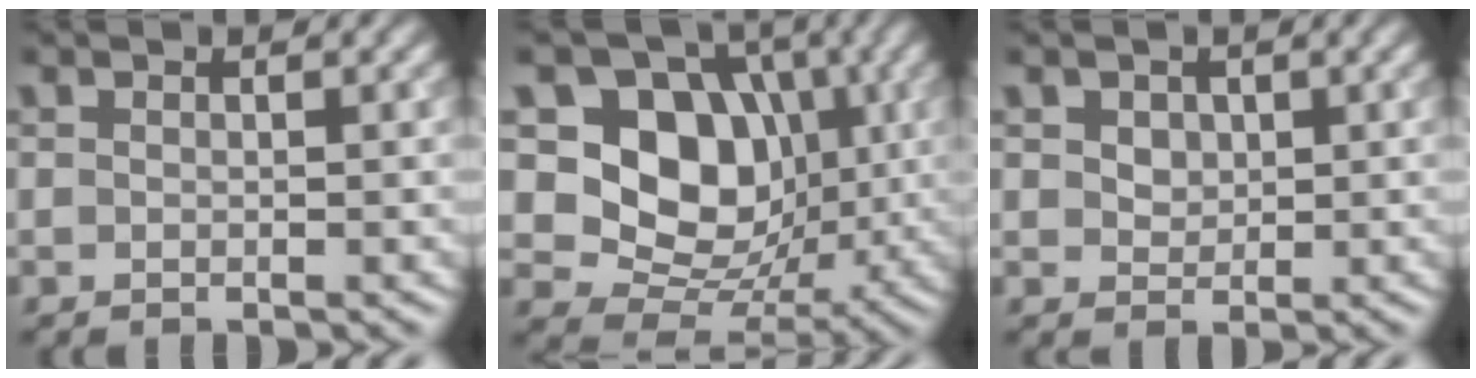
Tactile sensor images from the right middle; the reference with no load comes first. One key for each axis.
{"total": 9.9, "fx": 1.6, "fy": 7.9, "fz": 5.8, "tx": -0.100, "ty": -0.016, "tz": 0.014}
{"total": 2.1, "fx": 0.9, "fy": 1.6, "fz": 1.0, "tx": -0.021, "ty": 0.009, "tz": 0.017}